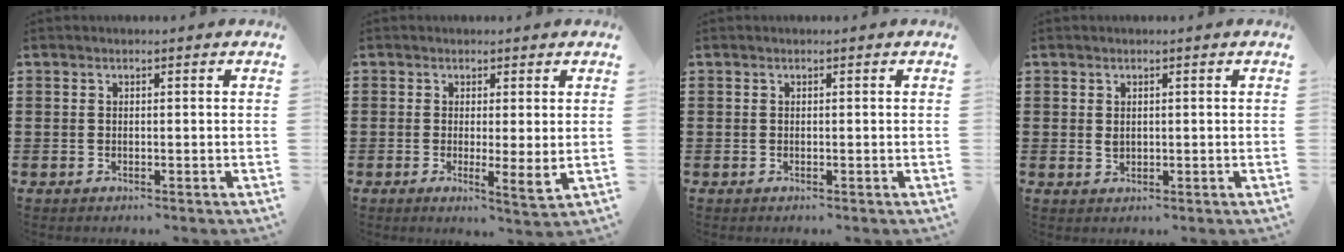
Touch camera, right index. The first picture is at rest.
{"total": 3.2, "force": [0.7, 0.6, 3.1], "torque": [-0.059, -0.003, 0.014]}
{"total": 0.0}
{"total": 1.3, "force": [0.3, 0.9, 0.8], "torque": [-0.018, 0.005, 0.006]}